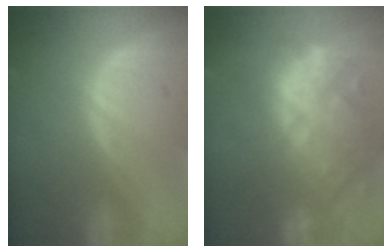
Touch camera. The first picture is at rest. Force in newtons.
{"total": 11.5, "press": 11.3, "slide": 2.5}